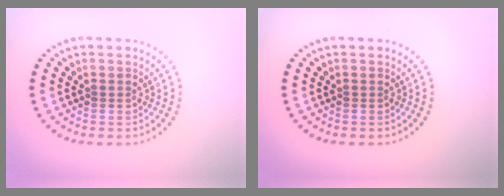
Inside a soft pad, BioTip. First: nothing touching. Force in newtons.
{"total": 0.0}